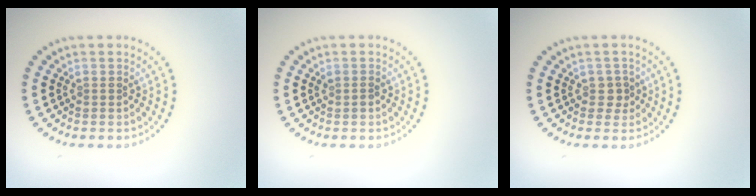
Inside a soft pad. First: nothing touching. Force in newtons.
{"total": 0.7, "press": 0.7, "slide": 0.1}
{"total": 1.2, "press": 1.1, "slide": 0.6}